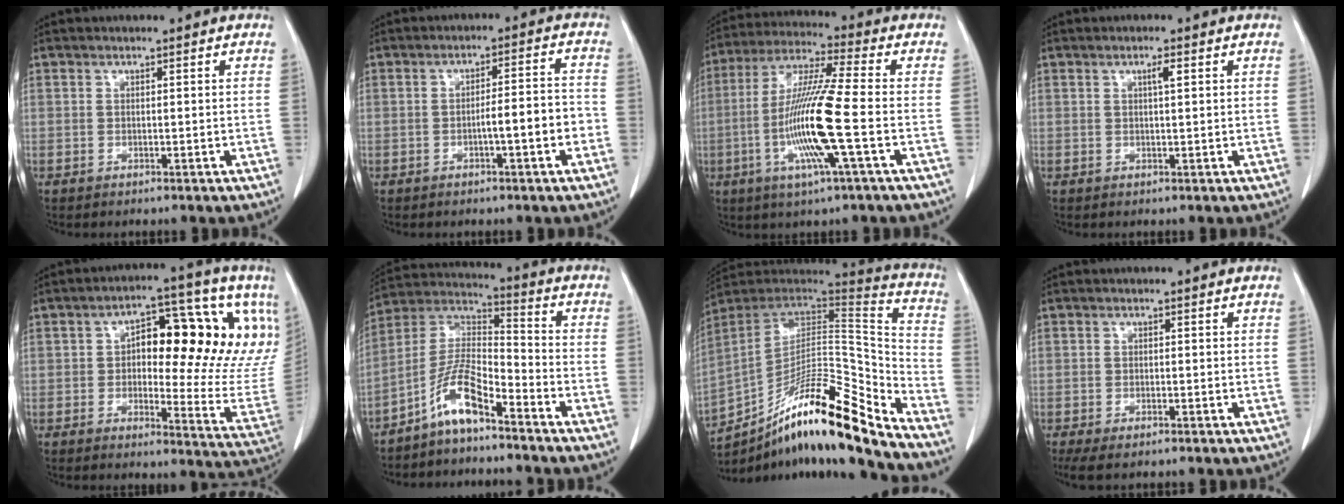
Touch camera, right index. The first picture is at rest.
{"total": 5.9, "force": [-2.0, 0.5, 5.6], "torque": [-0.084, 0.016, -0.027]}
{"total": 14.4, "force": [-3.3, -0.4, 14.0], "torque": [-0.286, -0.010, -0.072]}
{"total": 1.4, "force": [0.5, 0.1, 1.3], "torque": [-0.025, 0.001, 0.009]}
{"total": 21.7, "force": [6.8, 7.9, 19.0], "torque": [-0.218, 0.036, 0.094]}
{"total": 9.1, "force": [-6.2, 1.6, 6.5], "torque": [-0.142, 0.012, -0.126]}
{"total": 23.6, "force": [-17.2, 1.9, 16.2], "torque": [-0.236, 0.008, -0.298]}
{"total": 4.0, "force": [-2.9, 1.1, 2.5], "torque": [-0.044, -0.010, -0.045]}